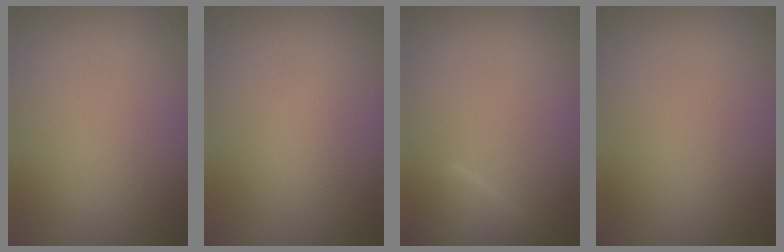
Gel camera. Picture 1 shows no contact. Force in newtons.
{"total": 1.6, "press": 1.6, "slide": 0.1}
{"total": 2.2, "press": 2.2, "slide": 0.2}
{"total": 0.0}